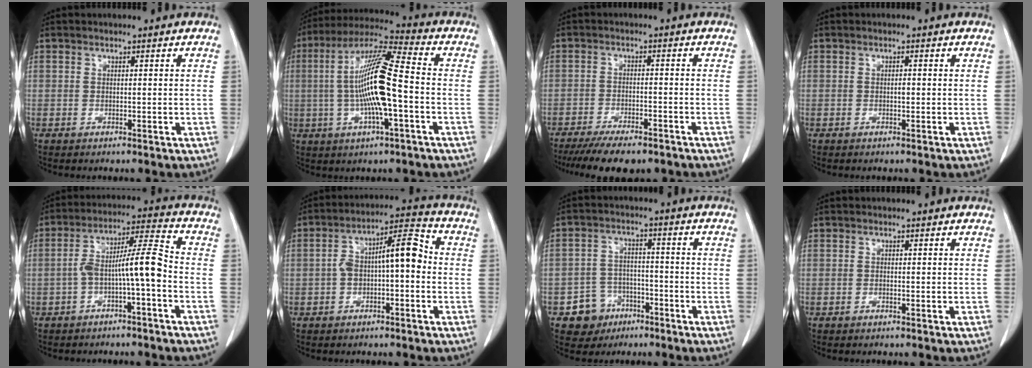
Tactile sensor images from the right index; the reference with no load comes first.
{"total": 14.7, "force": [-1.5, 1.3, 14.5], "torque": [-0.282, 0.008, -0.032]}
{"total": 10.3, "force": [-8.2, 3.0, 5.4], "torque": [-0.074, -0.009, -0.122]}
{"total": 0.8, "force": [-0.1, 0.3, 0.7], "torque": [-0.014, 0.000, -0.002]}
{"total": 8.8, "force": [-2.4, 0.7, 8.4], "torque": [-0.150, 0.034, -0.042]}
{"total": 9.0, "force": [-0.6, 2.9, 8.5], "torque": [-0.148, 0.044, -0.010]}
{"total": 6.3, "force": [-3.3, 5.3, 0.8], "torque": [-0.008, 0.013, -0.046]}
{"total": 0.0}